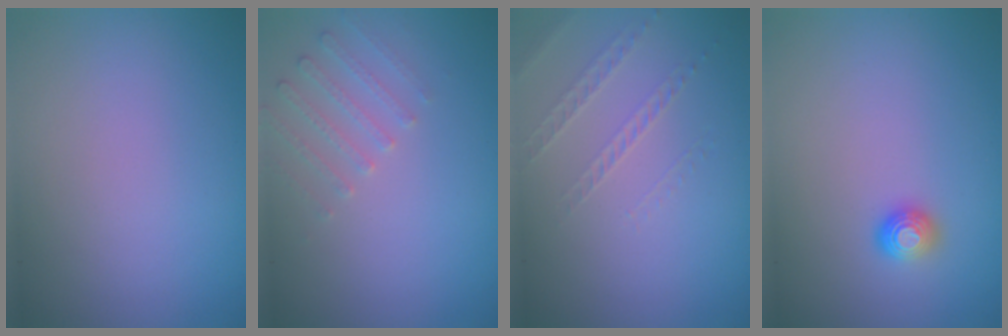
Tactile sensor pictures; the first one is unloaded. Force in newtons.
{"total": 1.9, "press": 1.8, "slide": 0.6}
{"total": 1.1, "press": 0.6, "slide": 0.9}
{"total": 1.1, "press": 1.1, "slide": 0.4}